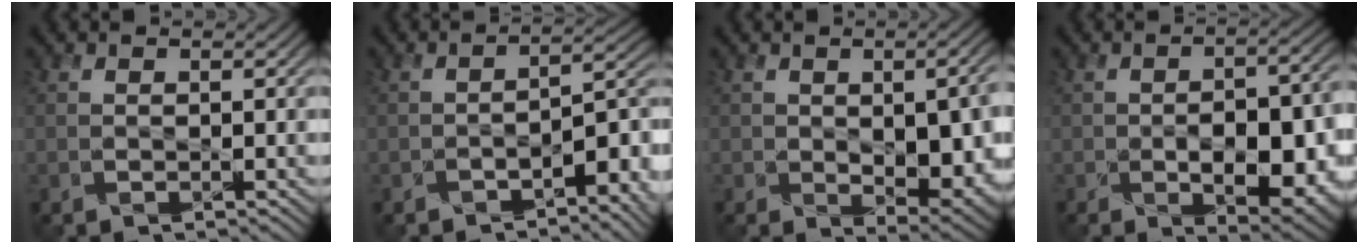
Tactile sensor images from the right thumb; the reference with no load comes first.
{"total": 5.4, "force": [-3.1, 2.0, 3.9], "torque": [-0.043, 0.002, -0.049]}
{"total": 10.3, "force": [-1.5, 6.1, 8.1], "torque": [-0.111, -0.036, 0.005]}
{"total": 10.8, "force": [-2.9, 5.8, 8.6], "torque": [-0.113, -0.019, -0.026]}